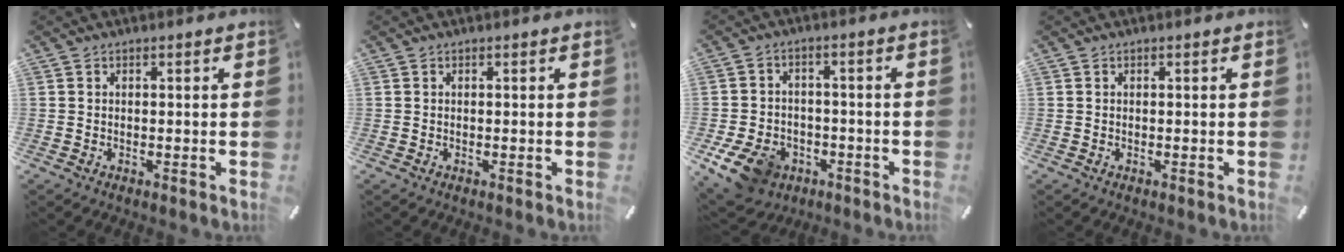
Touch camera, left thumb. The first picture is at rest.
{"total": 0.0}
{"total": 10.4, "force": [-5.1, 7.7, 4.9], "torque": [-0.098, 0.028, -0.094]}
{"total": 0.0}